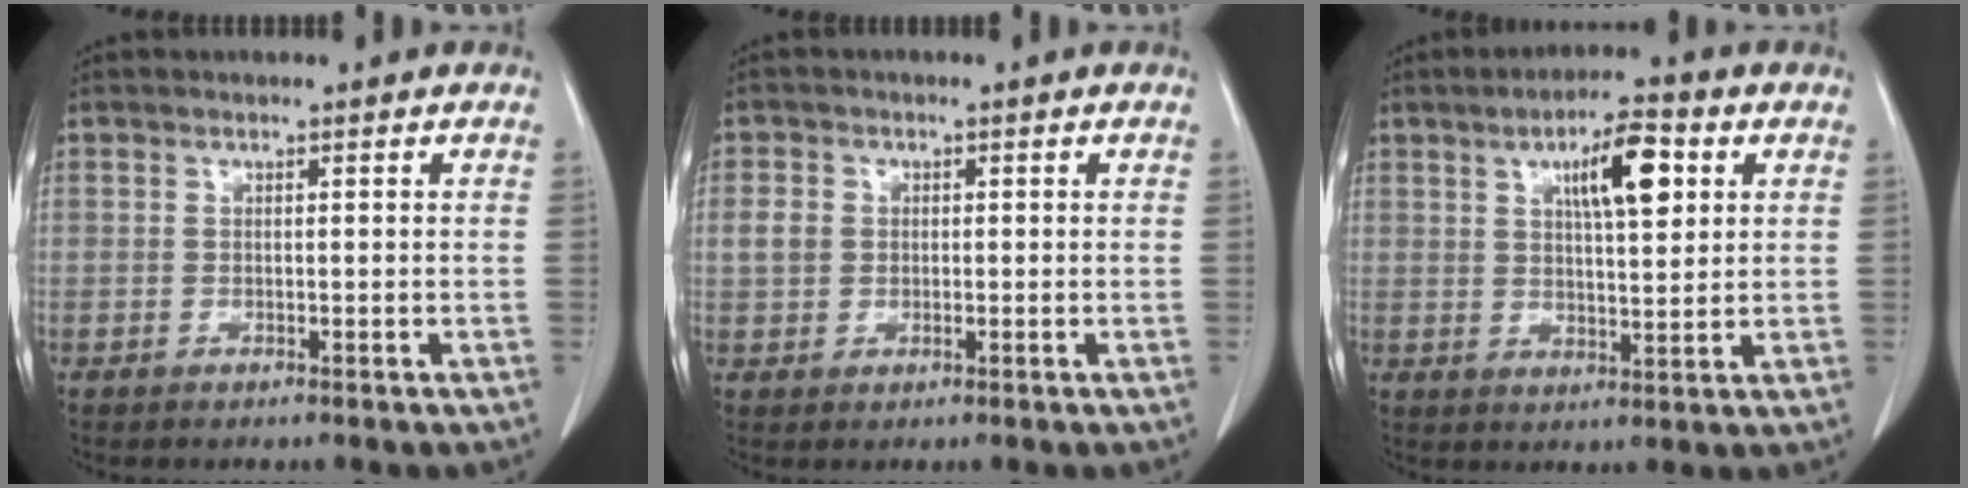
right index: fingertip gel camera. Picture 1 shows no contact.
{"total": 3.4, "force": [0.3, 2.9, 1.7], "torque": [-0.034, 0.012, 0.007]}
{"total": 8.9, "force": [3.5, 2.2, 7.9], "torque": [-0.132, 0.010, 0.057]}